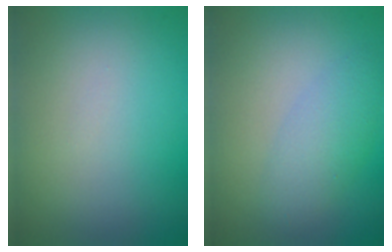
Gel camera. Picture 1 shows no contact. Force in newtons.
{"total": 2.7, "press": 2.7, "slide": 0.0}